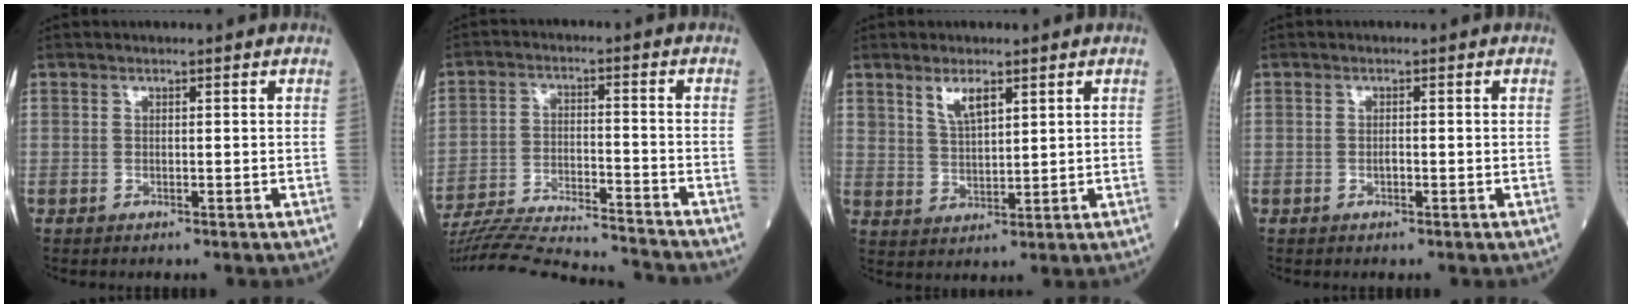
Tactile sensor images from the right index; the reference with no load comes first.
{"total": 20.3, "force": [-19.4, 0.9, 5.8], "torque": [-0.127, -0.021, -0.293]}
{"total": 4.4, "force": [2.7, 1.5, 3.2], "torque": [-0.064, 0.000, 0.056]}
{"total": 0.8, "force": [-0.3, 0.3, 0.7], "torque": [-0.014, 0.001, -0.004]}